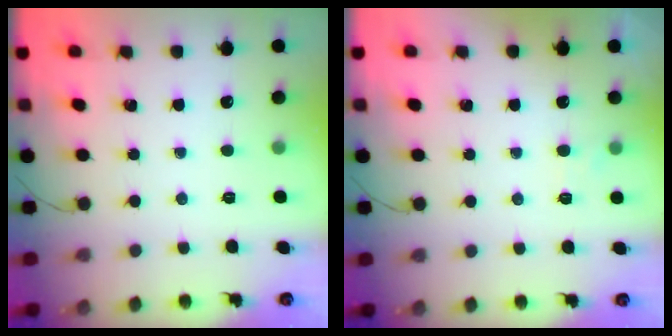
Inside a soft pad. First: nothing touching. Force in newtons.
{"total": 4.2, "press": 4.1, "slide": 1.1}